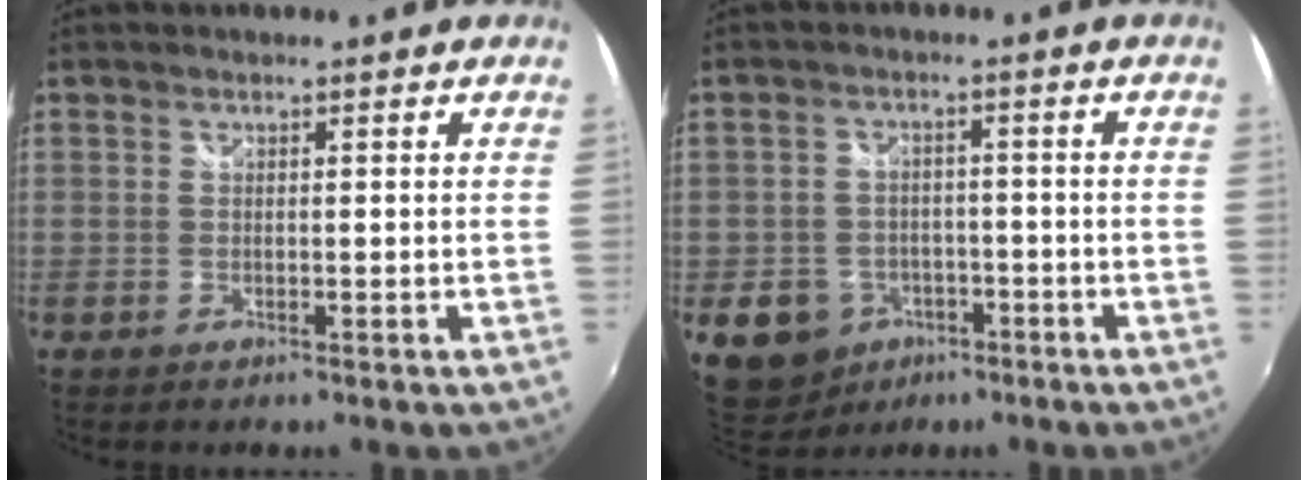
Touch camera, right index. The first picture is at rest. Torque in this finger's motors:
{"motor_torque": [-0.03, -0.04, -0.54, -0.21]}